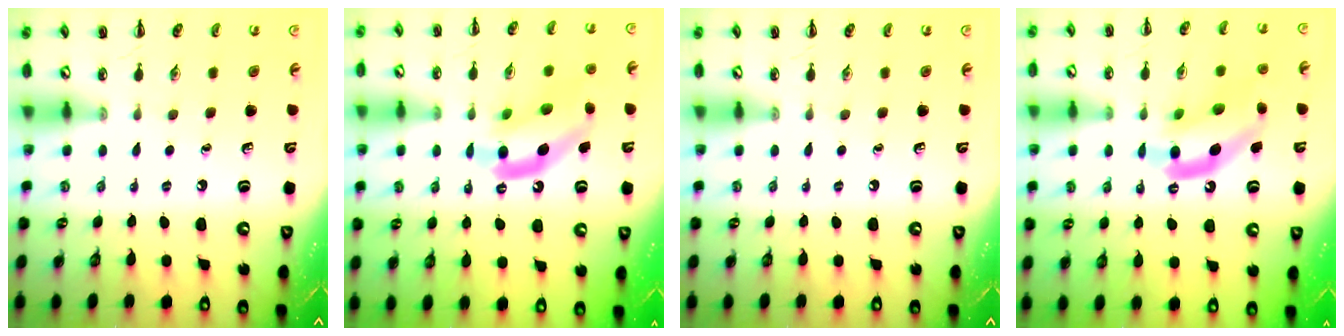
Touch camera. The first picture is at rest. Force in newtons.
{"total": 11.5, "press": 11.1, "slide": 3.0}
{"total": 0.0}
{"total": 11.5, "press": 11.1, "slide": 3.0}